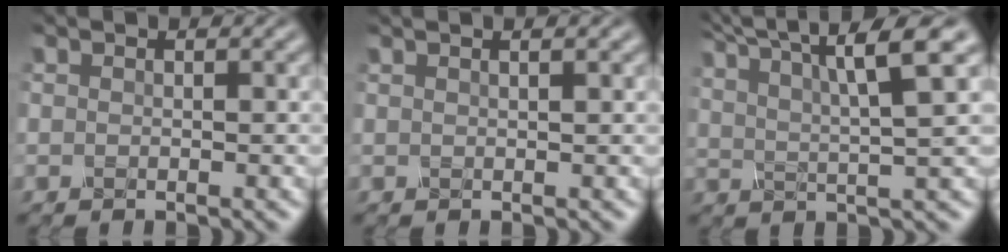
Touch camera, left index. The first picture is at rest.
{"total": 1.0, "force": [0.7, 0.0, 0.7], "torque": [-0.007, 0.004, 0.001]}
{"total": 8.2, "force": [5.3, 1.3, 6.1], "torque": [-0.105, 0.018, 0.076]}